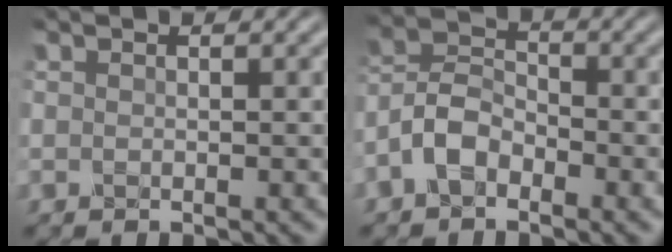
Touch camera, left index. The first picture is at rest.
{"total": 3.6, "force": [-2.2, 2.0, 2.1], "torque": [-0.049, 0.012, -0.052]}